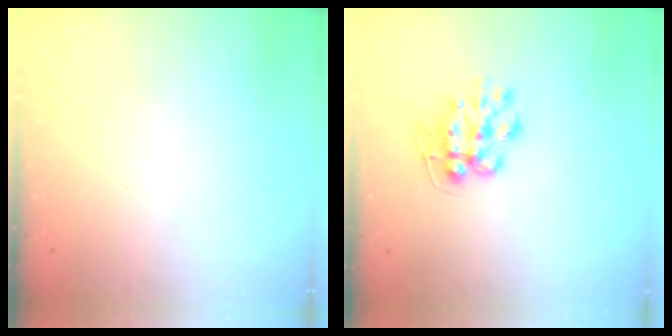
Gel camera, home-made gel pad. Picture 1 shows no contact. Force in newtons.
{"total": 9.5, "press": 9.4, "slide": 0.8}